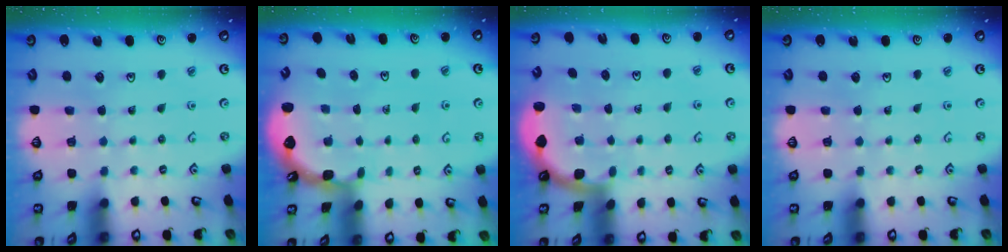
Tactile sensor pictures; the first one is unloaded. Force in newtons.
{"total": 1.3, "press": 1.2, "slide": 0.1}
{"total": 1.7, "press": 1.7, "slide": 0.1}
{"total": 0.0}